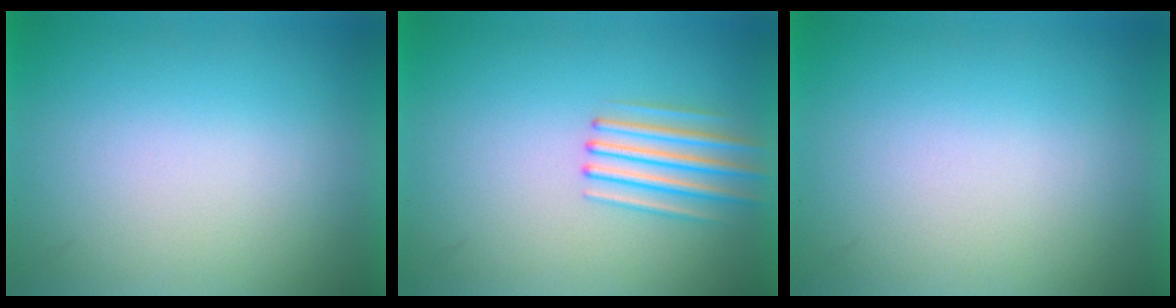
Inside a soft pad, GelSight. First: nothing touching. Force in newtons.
{"total": 2.6}
{"total": 0.0}